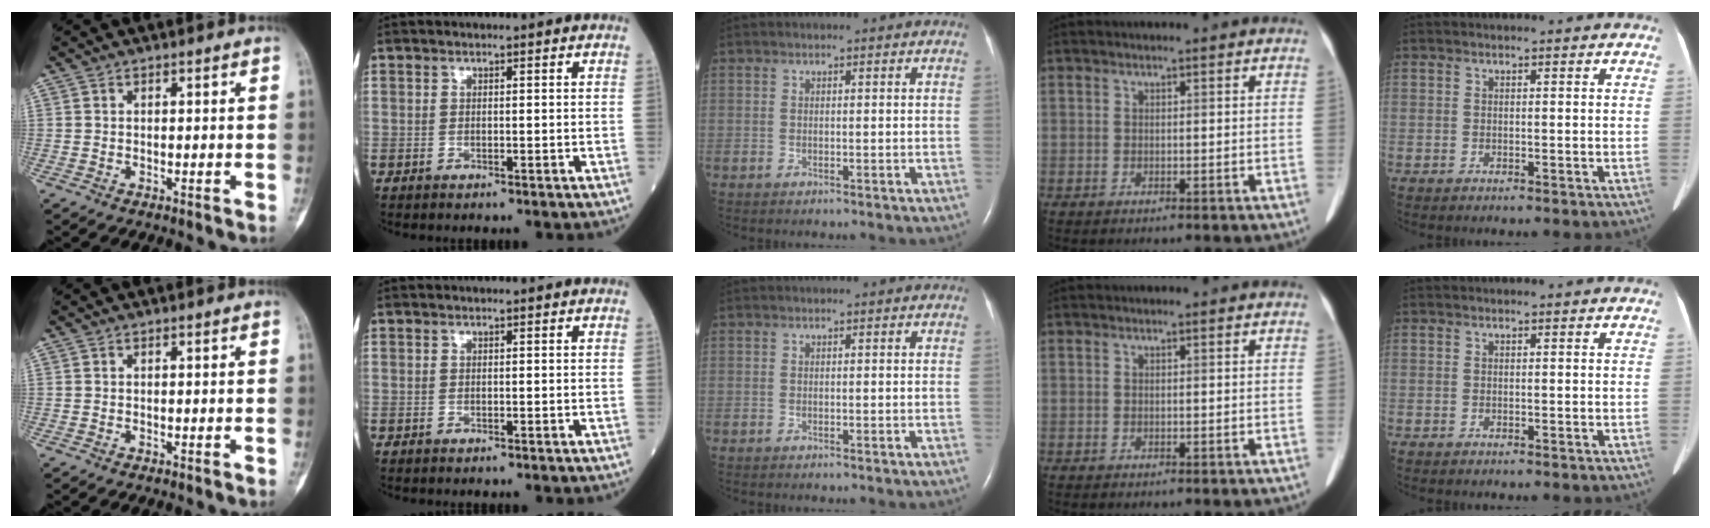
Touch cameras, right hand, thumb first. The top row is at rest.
{}